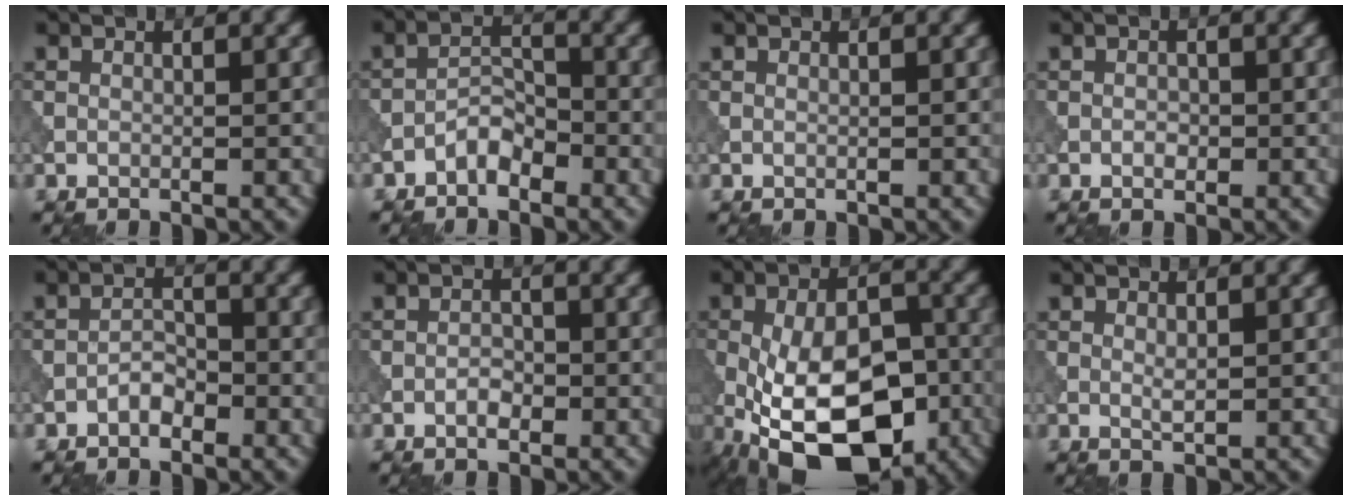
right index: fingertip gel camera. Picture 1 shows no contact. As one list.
[{"total": 2.4, "force": [-1.7, 1.1, 1.3], "torque": [-0.017, 0.012, -0.034]}, {"total": 0.0}, {"total": 0.9, "force": [-0.3, 0.6, 0.6], "torque": [-0.009, 0.000, -0.006]}, {"total": 1.8, "force": [-1.1, 0.9, 1.0], "torque": [-0.015, 0.008, -0.023]}, {"total": 1.5, "force": [-0.7, 0.8, 1.0], "torque": [-0.017, 0.004, -0.014]}, {"total": 15.7, "force": [-5.8, 8.1, 12.1], "torque": [-0.211, -0.022, -0.090]}, {"total": 1.0, "force": [0.3, 0.3, 0.9], "torque": [-0.019, -0.002, 0.006]}]